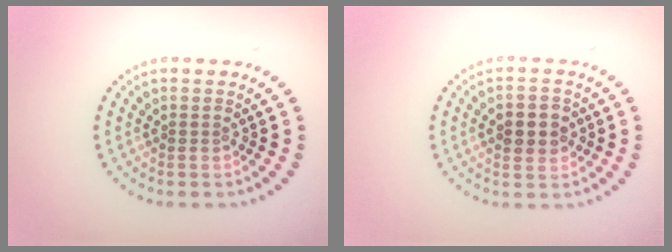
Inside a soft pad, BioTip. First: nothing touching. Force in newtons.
{"total": 2.7, "press": 2.7, "slide": 0.2}